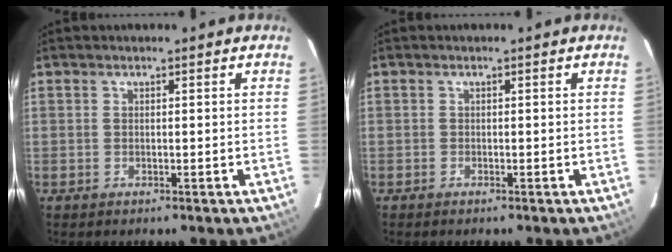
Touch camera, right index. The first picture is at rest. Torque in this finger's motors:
{"motor_torque": [-0.32, -0.07, -0.79, -0.18]}